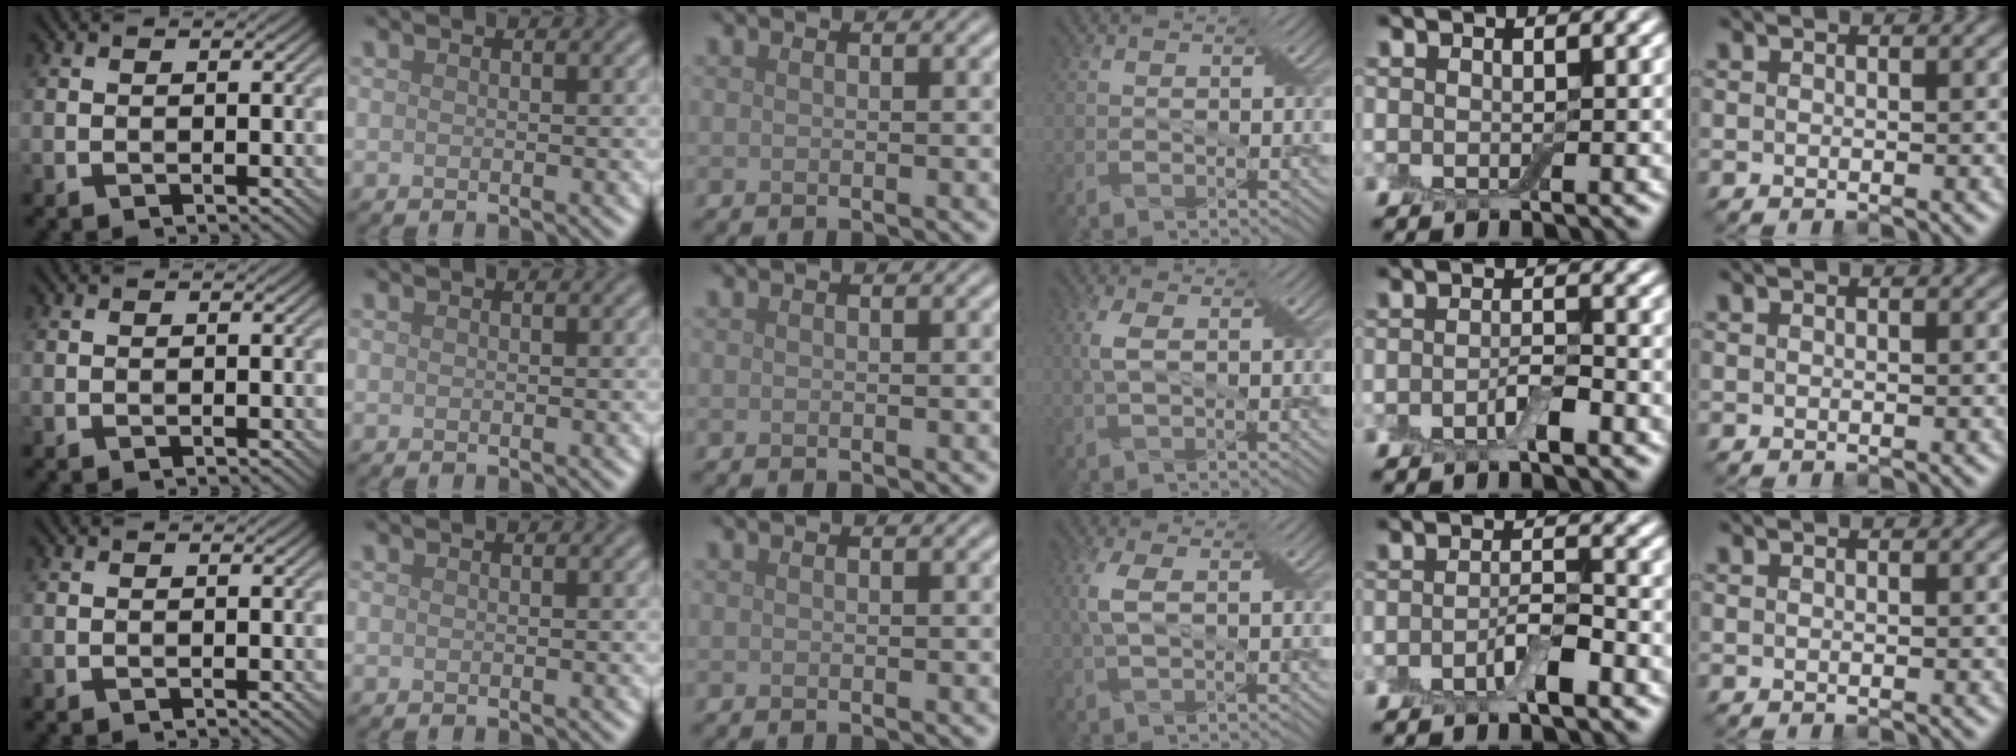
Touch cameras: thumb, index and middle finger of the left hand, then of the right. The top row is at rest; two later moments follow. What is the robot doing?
{"motion": "shake", "object": "box of matches"}